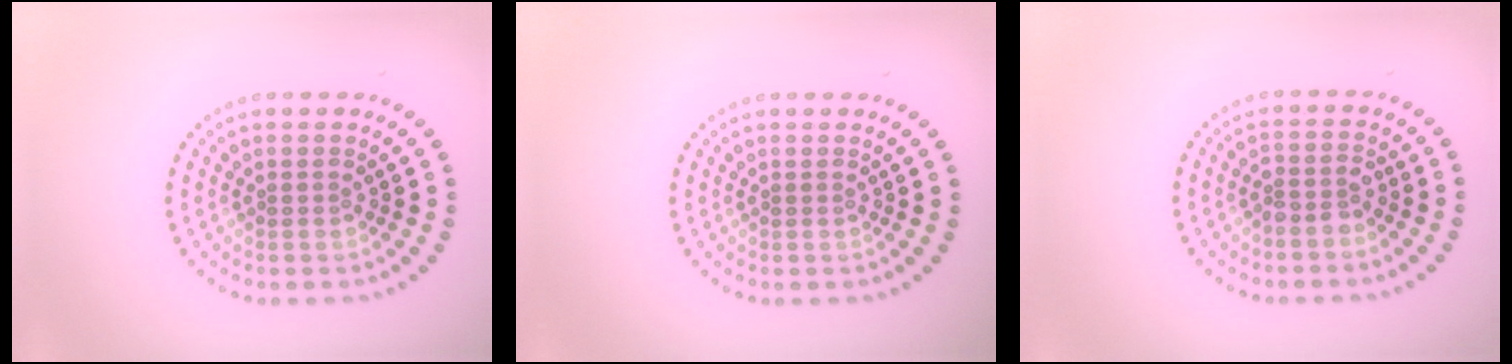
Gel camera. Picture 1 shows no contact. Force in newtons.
{"total": 0.0}
{"total": 1.8, "press": 1.5, "slide": 0.9}